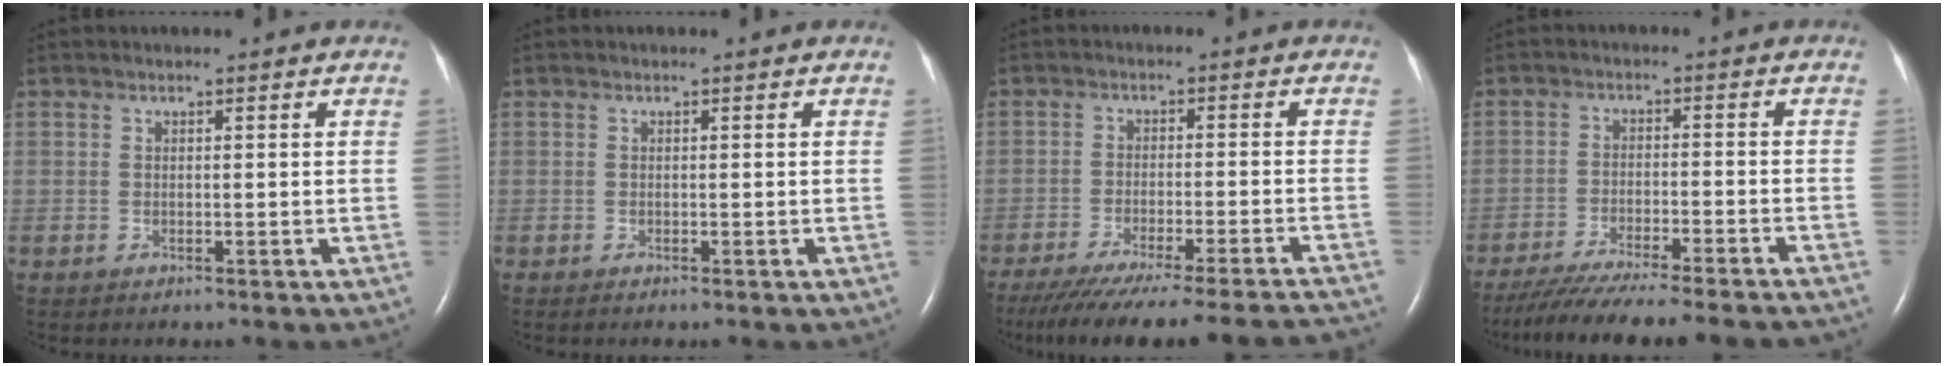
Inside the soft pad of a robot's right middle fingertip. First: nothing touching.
{"total": 0.0}
{"total": 25.2, "force": [-22.9, 0.1, 10.5], "torque": [-0.121, -0.062, -0.307]}
{"total": 20.3, "force": [-18.2, 0.9, 8.9], "torque": [-0.118, -0.043, -0.253]}